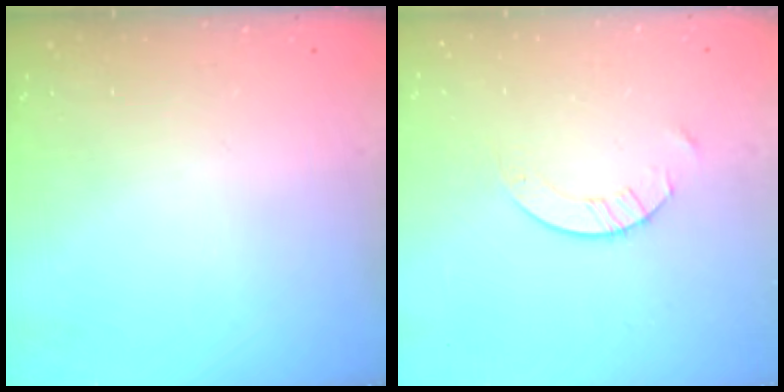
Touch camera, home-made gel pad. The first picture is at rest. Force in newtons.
{"total": 2.0, "press": 2.0, "slide": 0.2}